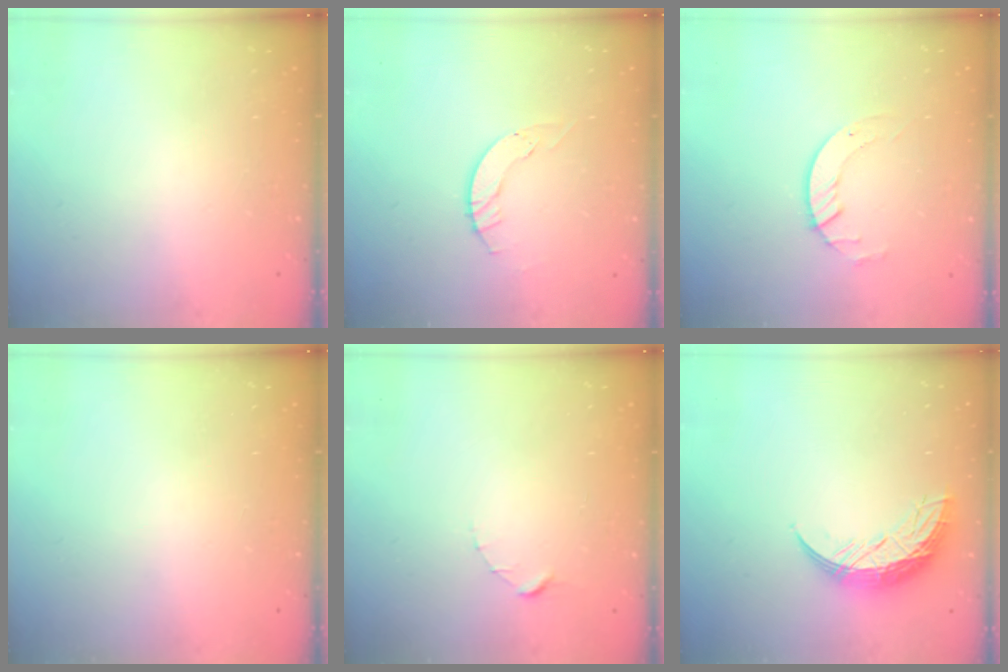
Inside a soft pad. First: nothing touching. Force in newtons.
{"total": 4.0, "press": 4.0, "slide": 0.4}
{"total": 3.6, "press": 3.6, "slide": 0.4}
{"total": 0.0}
{"total": 1.5, "press": 1.5, "slide": 0.2}
{"total": 10.5, "press": 10.5, "slide": 0.8}